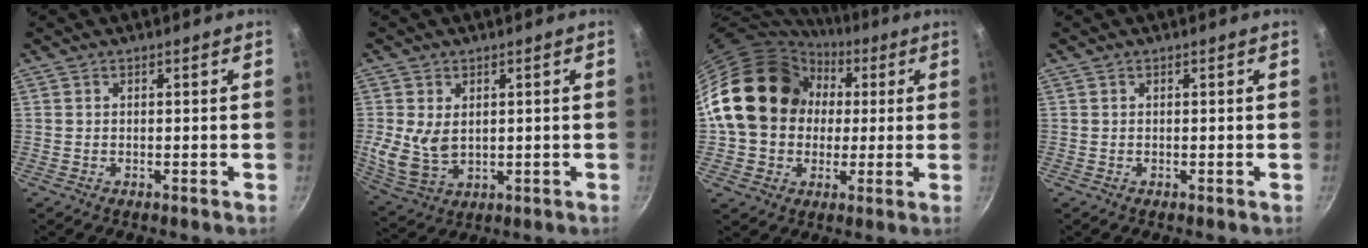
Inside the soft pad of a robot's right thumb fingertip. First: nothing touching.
{"total": 9.6, "force": [1.4, 6.8, 6.7], "torque": [-0.119, -0.028, 0.046]}
{"total": 20.4, "force": [2.7, 16.9, 11.1], "torque": [-0.175, 0.041, 0.045]}
{"total": 0.0}